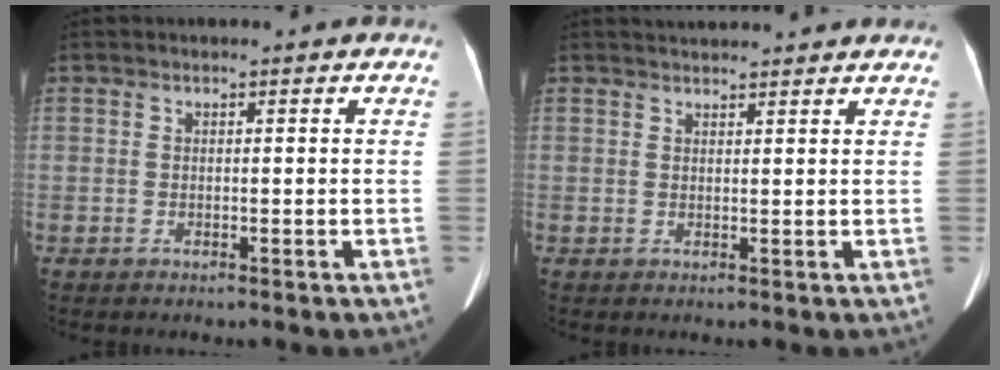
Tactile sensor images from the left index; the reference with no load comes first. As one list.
[{"total": 5.2, "force": [5.1, 0.2, 1.2], "torque": [-0.019, 0.032, 0.065]}]